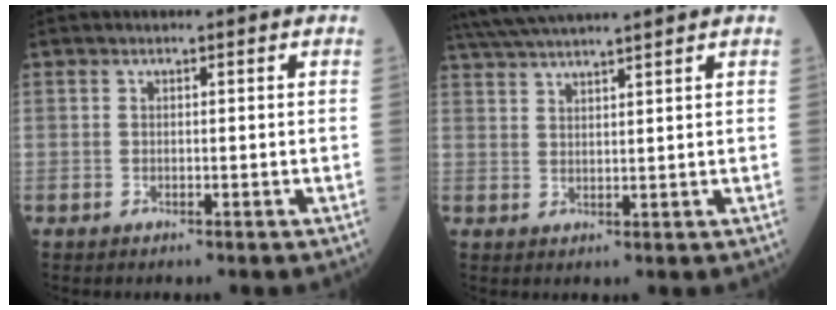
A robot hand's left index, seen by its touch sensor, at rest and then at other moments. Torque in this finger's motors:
{"motor_torque": [0.81, -1.33, 0.11, 0.12]}